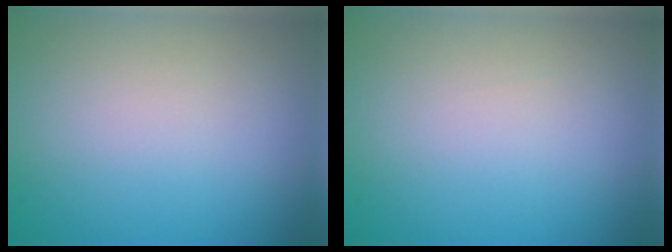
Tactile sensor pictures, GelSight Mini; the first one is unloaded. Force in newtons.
{"total": 0.0}